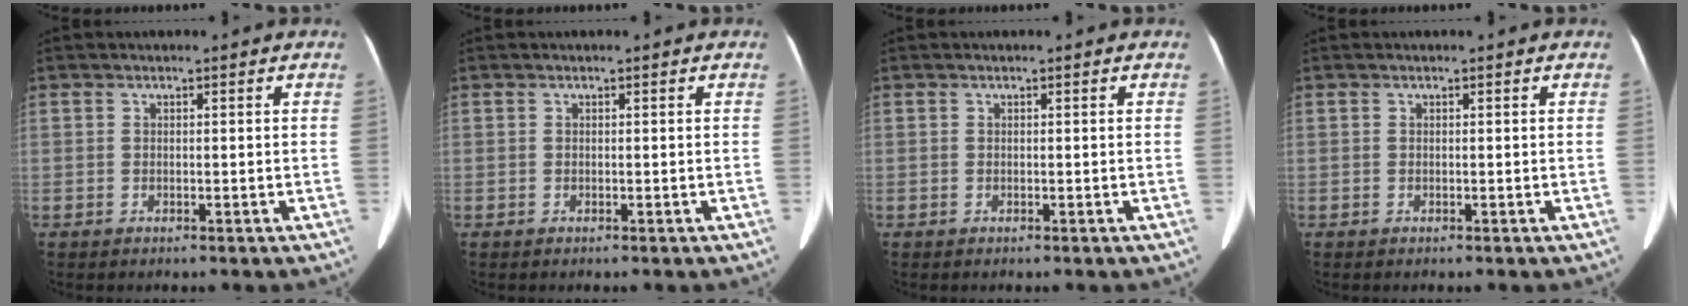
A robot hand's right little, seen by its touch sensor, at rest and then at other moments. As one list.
[{"total": 0.0}, {"total": 0.0}, {"total": 0.0}]